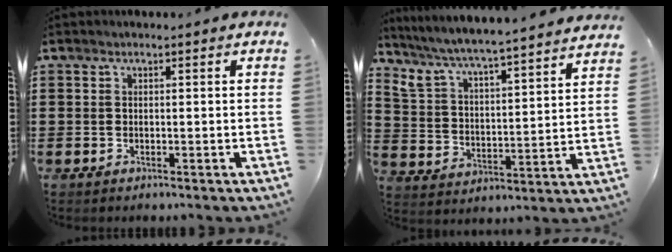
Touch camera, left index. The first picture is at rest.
{"total": 4.6, "force": [4.6, -0.3, 0.7], "torque": [-0.040, -0.045, 0.069]}